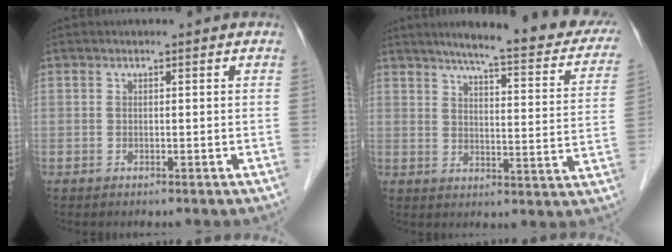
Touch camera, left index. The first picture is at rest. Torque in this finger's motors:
{"motor_torque": [-0.63, -0.87, 0.30, 0.10]}